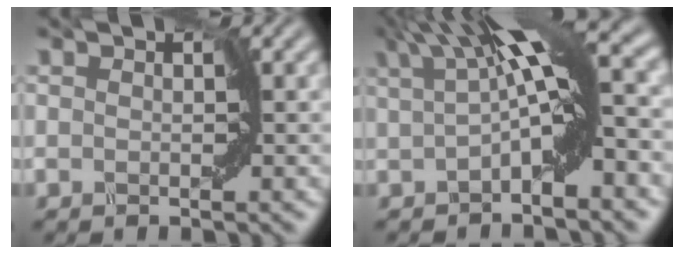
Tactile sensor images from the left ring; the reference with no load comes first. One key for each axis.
{"total": 5.6, "fx": 0.3, "fy": 0.5, "fz": 5.6, "tx": -0.092, "ty": 0.016, "tz": 0.000}